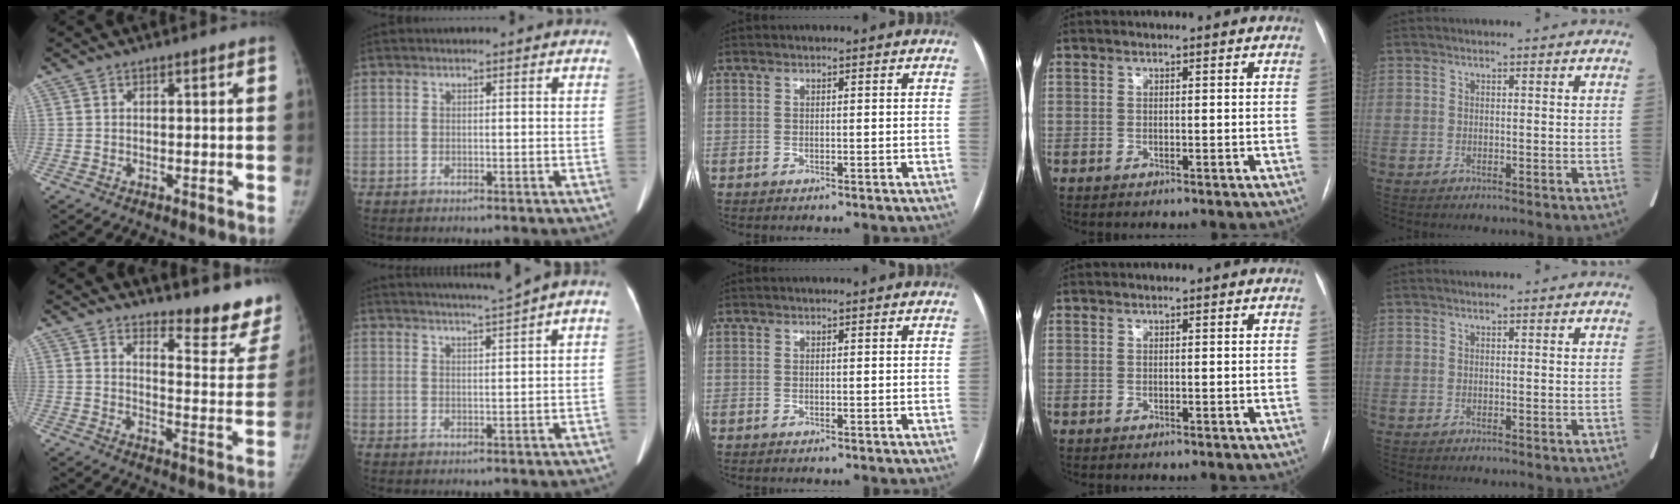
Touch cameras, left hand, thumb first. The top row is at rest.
{"thumb": {"total": 14.4, "force": [13.3, 2.9, 4.7], "torque": [-0.023, -0.152, 0.151]}, "index": {"total": 6.5, "force": [4.5, -0.7, 4.7], "torque": [-0.067, 0.022, 0.059]}}